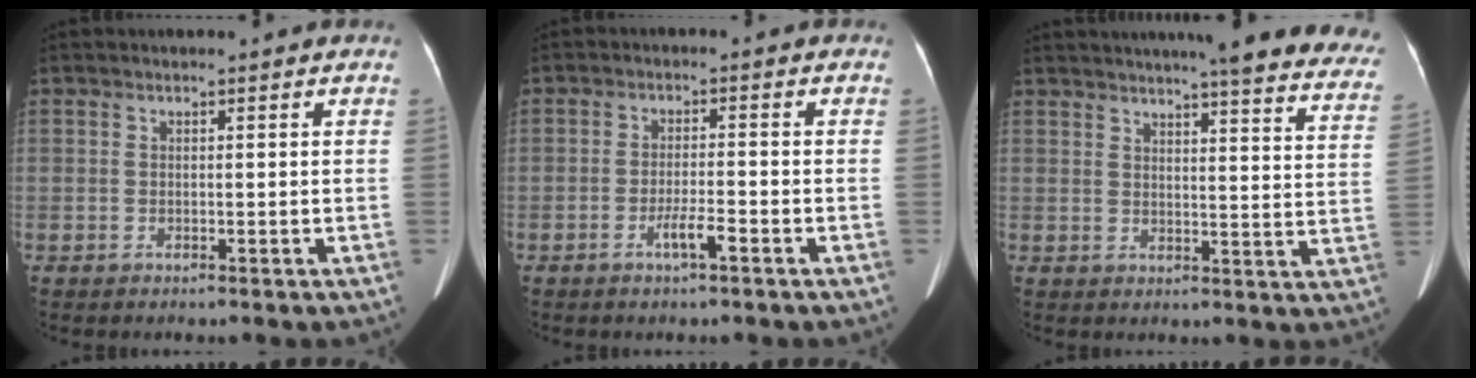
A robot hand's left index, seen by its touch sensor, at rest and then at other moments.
{"total": 3.2, "force": [-1.9, 0.1, 2.6], "torque": [-0.047, -0.002, -0.038]}
{"total": 27.9, "force": [24.7, 2.8, 12.7], "torque": [-0.158, -0.061, 0.275]}